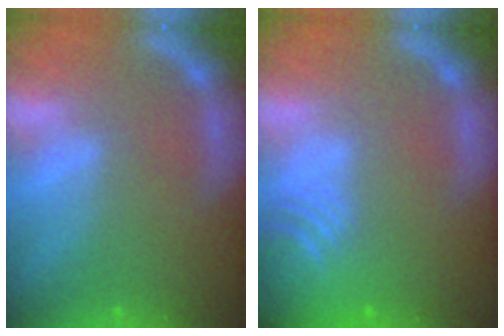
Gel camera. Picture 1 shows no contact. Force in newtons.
{"total": 7.0}